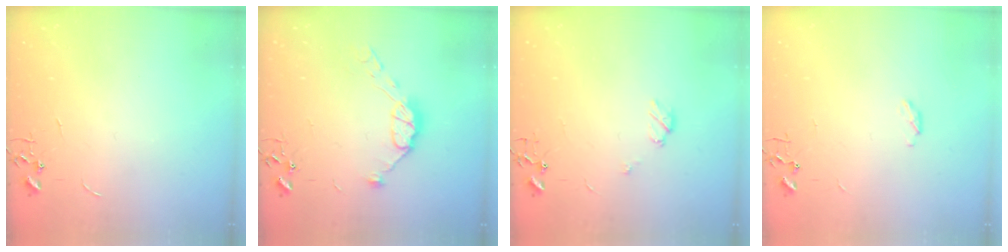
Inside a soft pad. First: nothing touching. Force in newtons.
{"total": 10.5, "press": 10.5, "slide": 0.7}
{"total": 5.7, "press": 5.7, "slide": 0.7}
{"total": 3.7, "press": 3.7, "slide": 0.6}